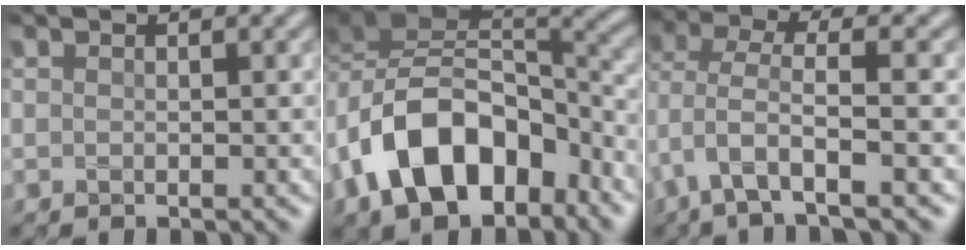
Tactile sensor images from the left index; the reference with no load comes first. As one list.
[{"total": 11.6, "force": [-4.8, 7.3, 7.6], "torque": [-0.125, 0.015, -0.096]}, {"total": 5.1, "force": [-1.8, 1.9, 4.4], "torque": [-0.096, 0.001, -0.040]}]